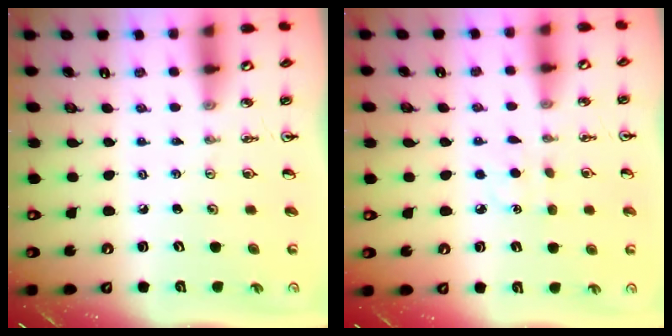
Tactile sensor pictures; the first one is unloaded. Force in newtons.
{"total": 4.0, "press": 3.9, "slide": 0.4}